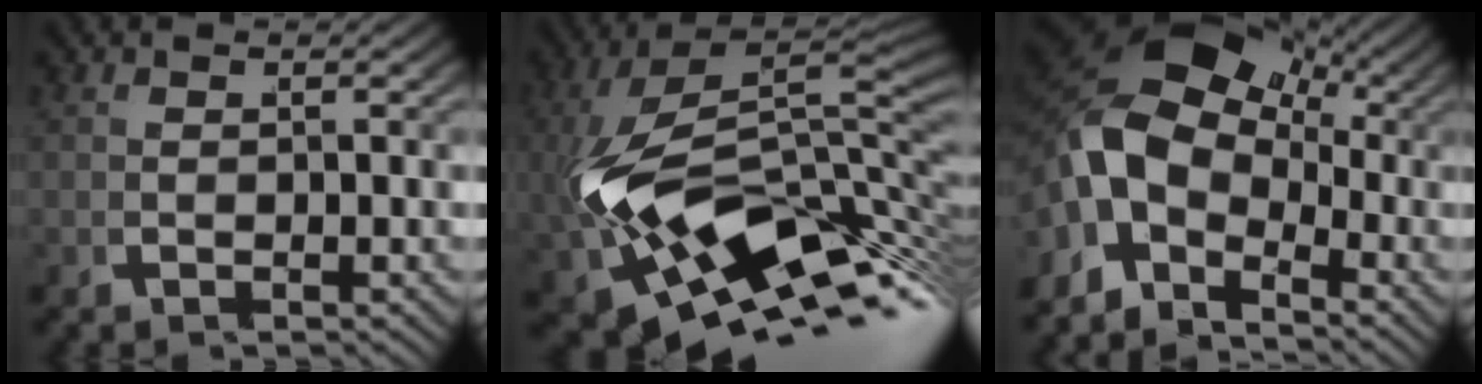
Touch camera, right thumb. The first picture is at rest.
{"total": 19.3, "force": [-4.4, 10.6, 15.4], "torque": [-0.280, -0.066, -0.031]}
{"total": 12.9, "force": [1.0, 8.9, 9.3], "torque": [-0.168, -0.007, 0.006]}